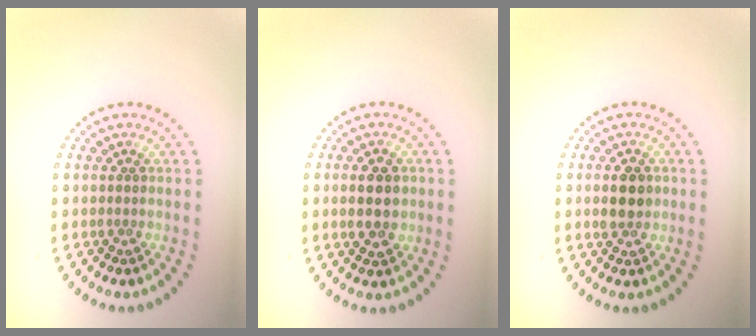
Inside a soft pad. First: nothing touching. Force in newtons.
{"total": 4.1, "press": 4.1, "slide": 0.1}
{"total": 2.9, "press": 2.9, "slide": 0.1}